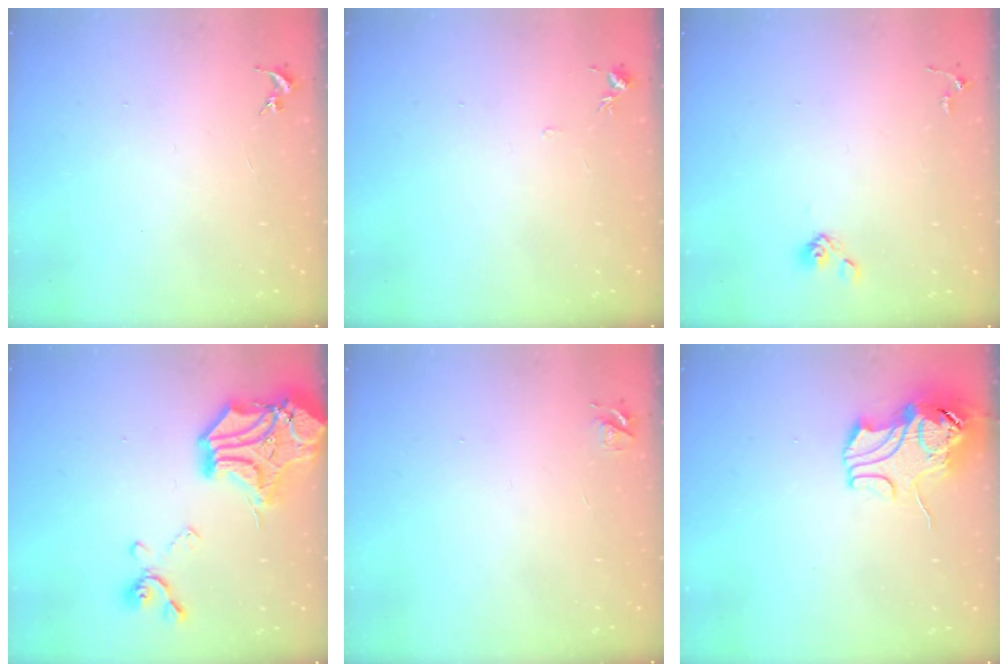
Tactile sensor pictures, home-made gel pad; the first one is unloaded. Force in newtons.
{"total": 4.3, "press": 4.2, "slide": 0.6}
{"total": 3.9, "press": 3.6, "slide": 1.5}
{"total": 22.5, "press": 22.3, "slide": 2.7}
{"total": 4.7, "press": 4.7, "slide": 0.6}
{"total": 11.2, "press": 11.0, "slide": 1.7}